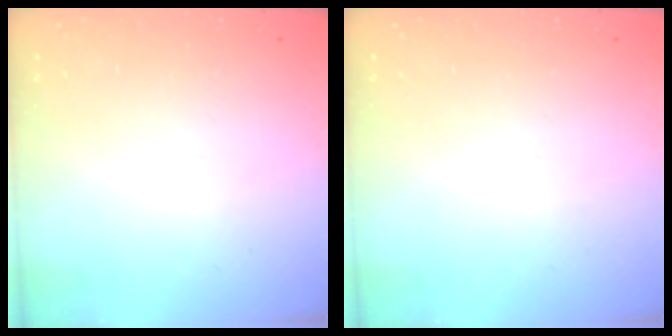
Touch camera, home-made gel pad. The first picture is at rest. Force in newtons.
{"total": 0.0}